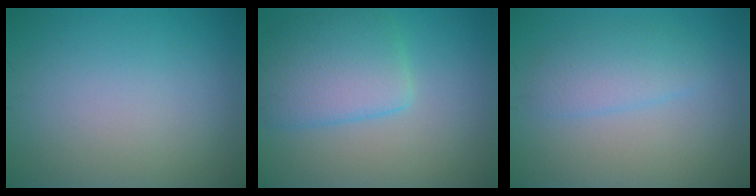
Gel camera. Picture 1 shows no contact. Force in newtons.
{"total": 5.2, "press": 5.2, "slide": 0.3}
{"total": 2.6, "press": 2.6, "slide": 0.1}